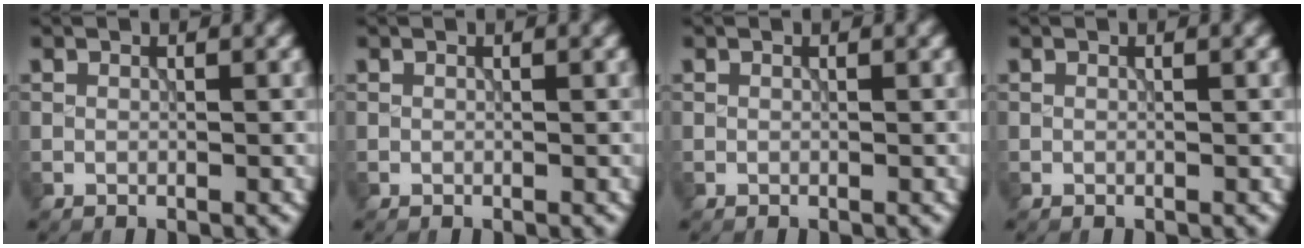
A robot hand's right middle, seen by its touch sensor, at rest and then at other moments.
{"total": 0.0}
{"total": 0.0}
{"total": 0.0}